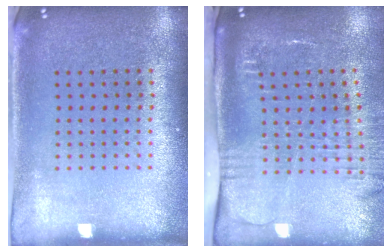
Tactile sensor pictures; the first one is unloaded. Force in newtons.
{"total": 2.7, "press": 2.0, "slide": 1.8}